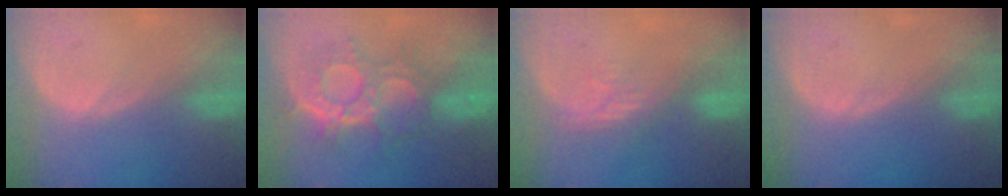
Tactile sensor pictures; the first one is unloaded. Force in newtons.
{"total": 9.4, "press": 9.4, "slide": 0.6}
{"total": 3.7, "press": 3.4, "slide": 1.5}
{"total": 0.0}